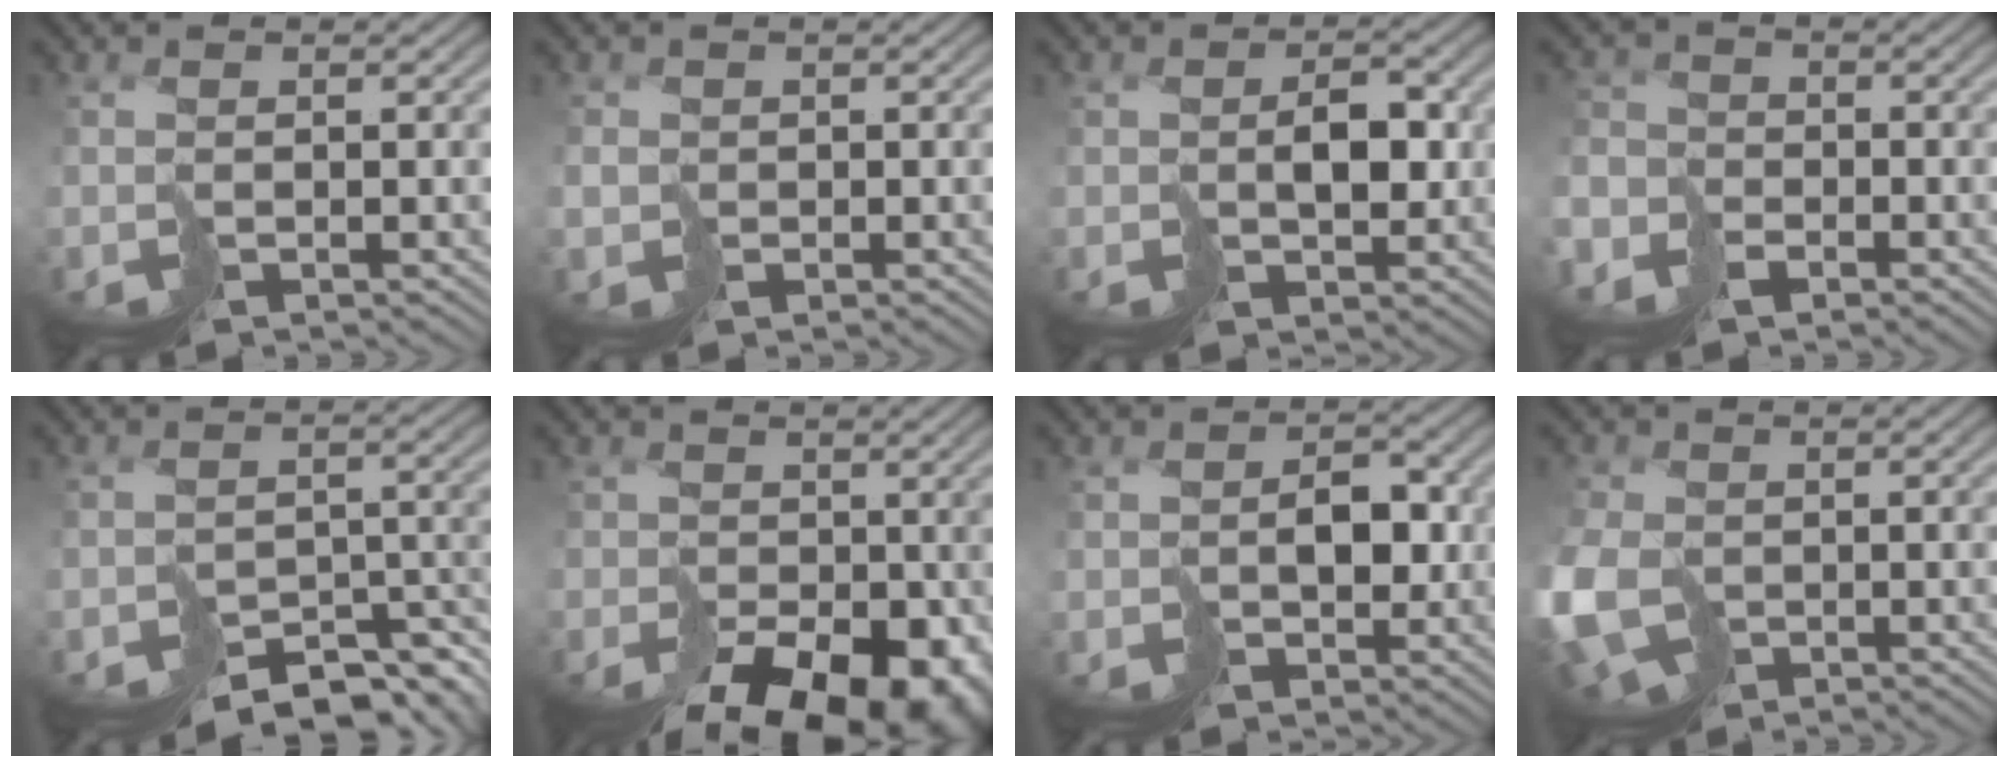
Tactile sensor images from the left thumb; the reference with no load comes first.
{"total": 1.0, "force": [0.0, 1.0, 0.0], "torque": [0.001, -0.001, -0.004]}
{"total": 3.4, "force": [0.7, 2.3, 2.5], "torque": [-0.035, 0.005, 0.021]}
{"total": 4.8, "force": [-3.3, 3.2, 1.2], "torque": [-0.029, -0.010, -0.074]}
{"total": 7.5, "force": [-6.7, 2.5, 2.4], "torque": [-0.024, -0.004, -0.083]}
{"total": 12.9, "force": [-6.5, 8.4, 7.3], "torque": [-0.101, -0.052, -0.051]}
{"total": 3.7, "force": [0.0, 2.9, 2.3], "torque": [-0.018, 0.006, 0.011]}
{"total": 9.7, "force": [-2.9, 6.5, 6.5], "torque": [-0.181, -0.038, -0.047]}